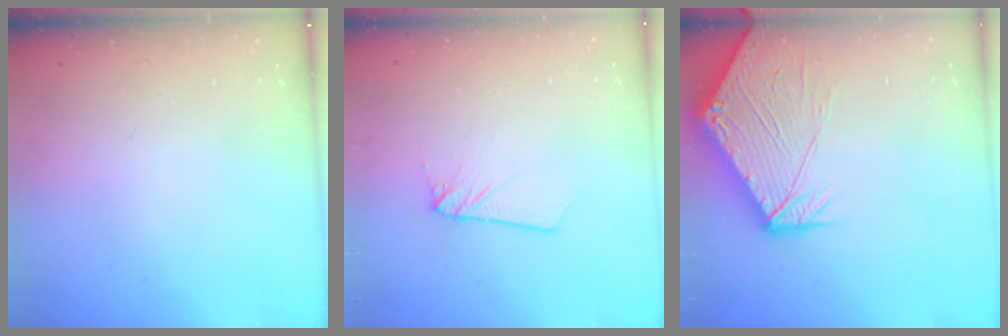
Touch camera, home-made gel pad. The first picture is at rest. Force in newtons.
{"total": 2.3, "press": 2.3, "slide": 0.1}
{"total": 17.6, "press": 17.4, "slide": 2.3}